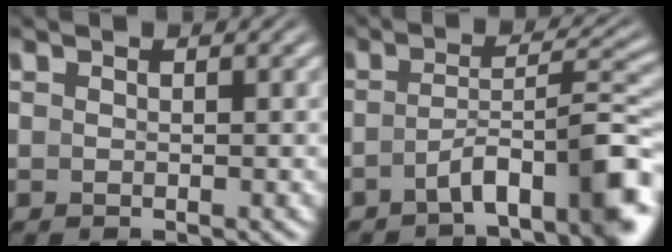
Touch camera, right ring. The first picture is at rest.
{"total": 6.7, "force": [-3.9, 1.7, 5.1], "torque": [-0.070, -0.009, -0.055]}